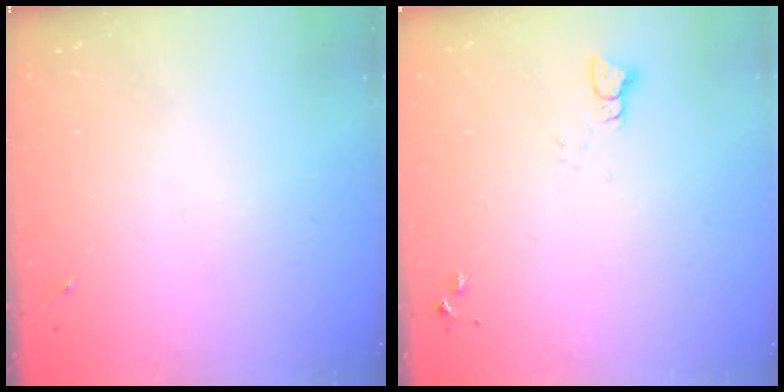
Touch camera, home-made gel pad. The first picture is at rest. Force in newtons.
{"total": 2.2, "press": 2.2, "slide": 0.2}